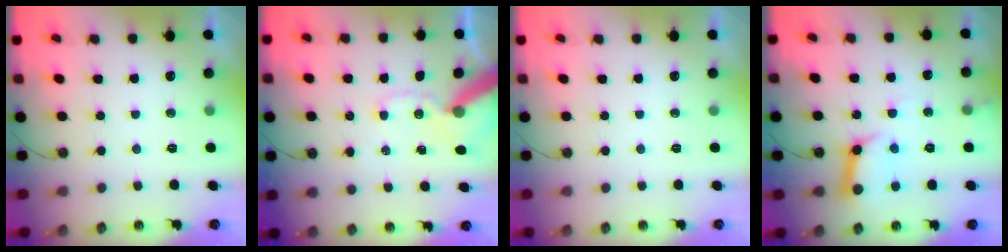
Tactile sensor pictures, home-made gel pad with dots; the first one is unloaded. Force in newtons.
{"total": 13.4, "press": 13.3, "slide": 2.0}
{"total": 0.0}
{"total": 12.0, "press": 11.9, "slide": 1.5}